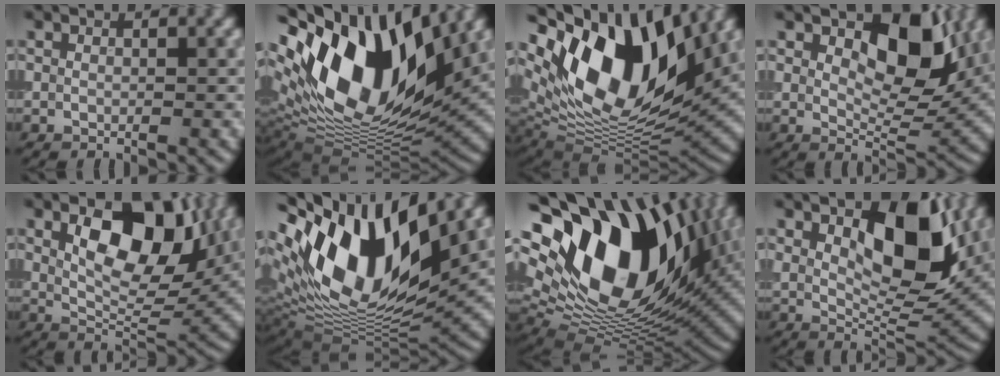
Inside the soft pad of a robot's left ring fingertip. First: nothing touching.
{"total": 17.2, "force": [6.8, 9.3, 12.8], "torque": [-0.250, 0.022, 0.117]}
{"total": 16.3, "force": [6.9, 8.5, 12.1], "torque": [-0.218, 0.019, 0.119]}
{"total": 7.7, "force": [2.9, 4.0, 5.9], "torque": [-0.087, -0.008, 0.045]}
{"total": 9.8, "force": [3.3, 5.0, 7.7], "torque": [-0.125, -0.005, 0.055]}
{"total": 15.7, "force": [6.2, 7.9, 12.1], "torque": [-0.229, 0.021, 0.108]}
{"total": 20.5, "force": [7.5, 12.2, 14.7], "torque": [-0.263, 0.021, 0.142]}
{"total": 10.1, "force": [3.5, 4.8, 8.1], "torque": [-0.127, -0.005, 0.058]}